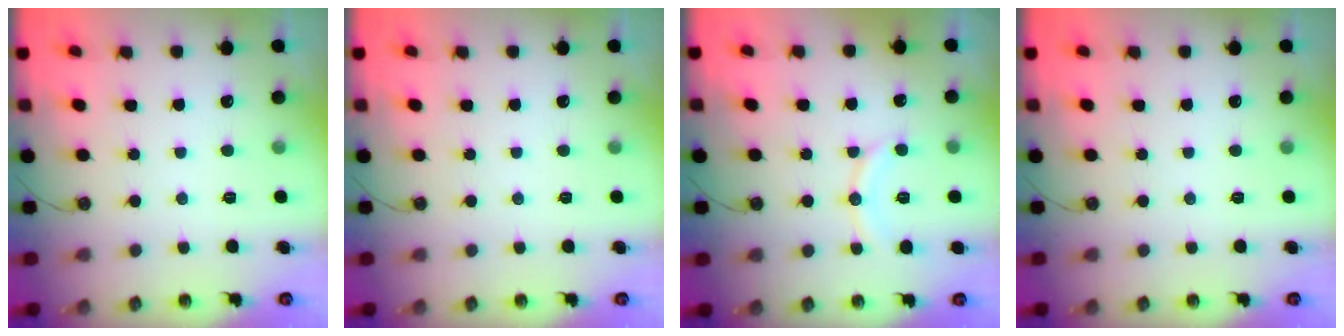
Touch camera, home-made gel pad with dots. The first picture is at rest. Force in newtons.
{"total": 0.0}
{"total": 8.8, "press": 8.7, "slide": 0.8}
{"total": 0.0}